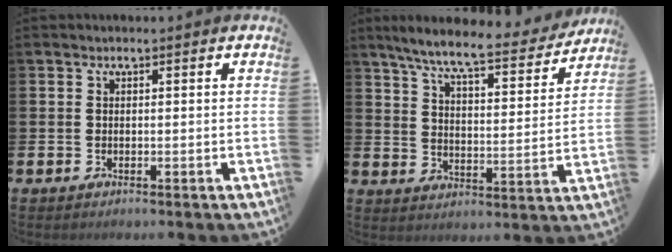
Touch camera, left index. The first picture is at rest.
{"total": 8.2, "force": [7.3, 1.0, 3.6], "torque": [-0.095, -0.045, 0.123]}